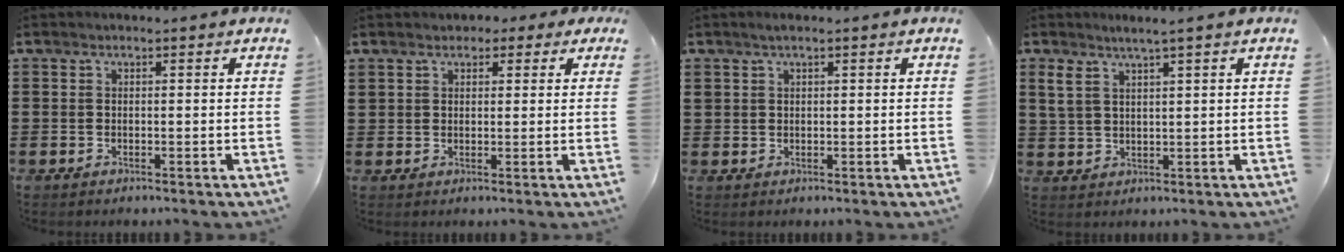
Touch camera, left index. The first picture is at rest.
{"total": 2.6, "force": [1.8, 1.8, 0.3], "torque": [-0.010, 0.008, 0.031]}
{"total": 1.2, "force": [0.7, 0.6, 0.8], "torque": [-0.018, 0.003, 0.013]}
{"total": 2.9, "force": [1.8, 0.5, 2.2], "torque": [-0.048, 0.003, 0.032]}